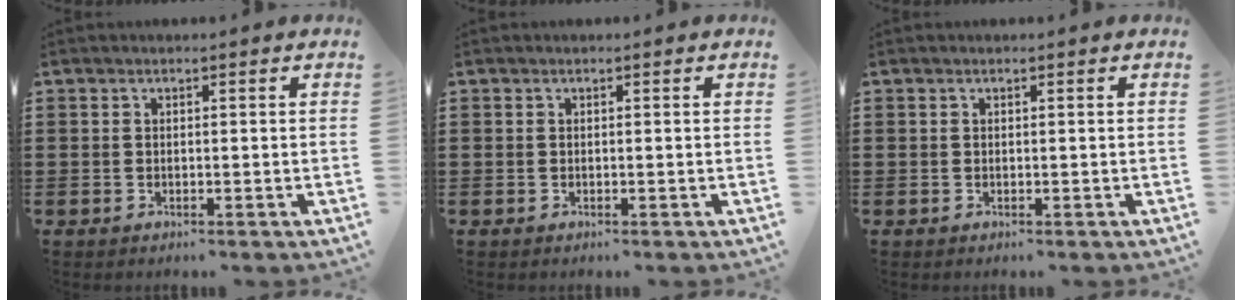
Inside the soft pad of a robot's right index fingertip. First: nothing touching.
{"total": 0.0}
{"total": 0.0}